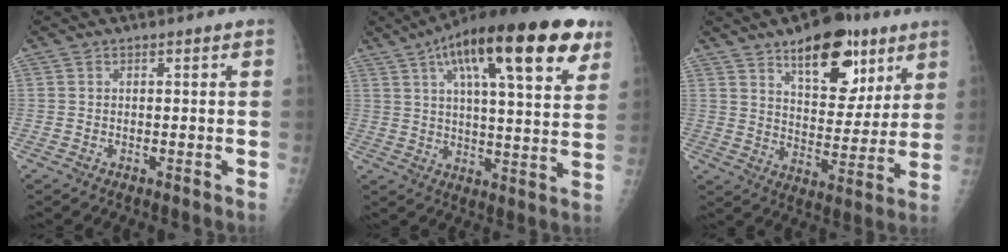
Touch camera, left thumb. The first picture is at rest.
{"total": 24.1, "force": [12.3, 6.9, 19.6], "torque": [-0.285, -0.010, 0.182]}
{"total": 18.3, "force": [10.8, 9.1, 11.6], "torque": [-0.114, -0.060, 0.169]}